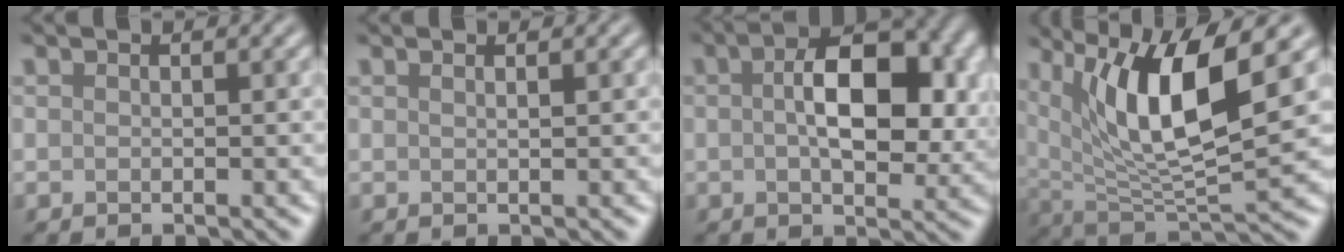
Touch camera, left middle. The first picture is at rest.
{"total": 1.4, "force": [0.8, 0.7, 1.0], "torque": [0.005, -0.008, -0.008]}
{"total": 8.7, "force": [1.0, 4.4, 7.4], "torque": [-0.109, 0.005, 0.011]}
{"total": 10.2, "force": [3.8, 3.1, 8.9], "torque": [-0.159, -0.017, 0.073]}